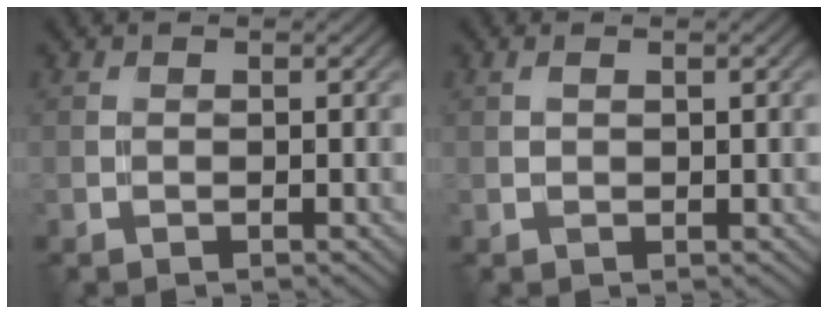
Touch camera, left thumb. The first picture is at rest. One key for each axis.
{"total": 0.9, "fx": 0.3, "fy": 0.2, "fz": 0.8, "tx": -0.015, "ty": 0.000, "tz": 0.007}